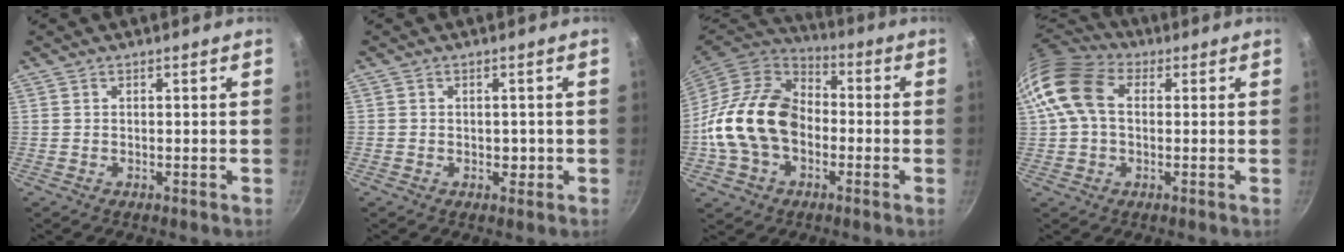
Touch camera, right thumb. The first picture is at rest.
{"total": 1.9, "force": [-0.3, 1.6, 1.0], "torque": [-0.006, 0.002, -0.004]}
{"total": 18.8, "force": [-2.7, 13.7, 12.6], "torque": [-0.202, 0.038, -0.060]}
{"total": 13.4, "force": [1.8, 9.3, 9.6], "torque": [-0.175, 0.021, 0.015]}